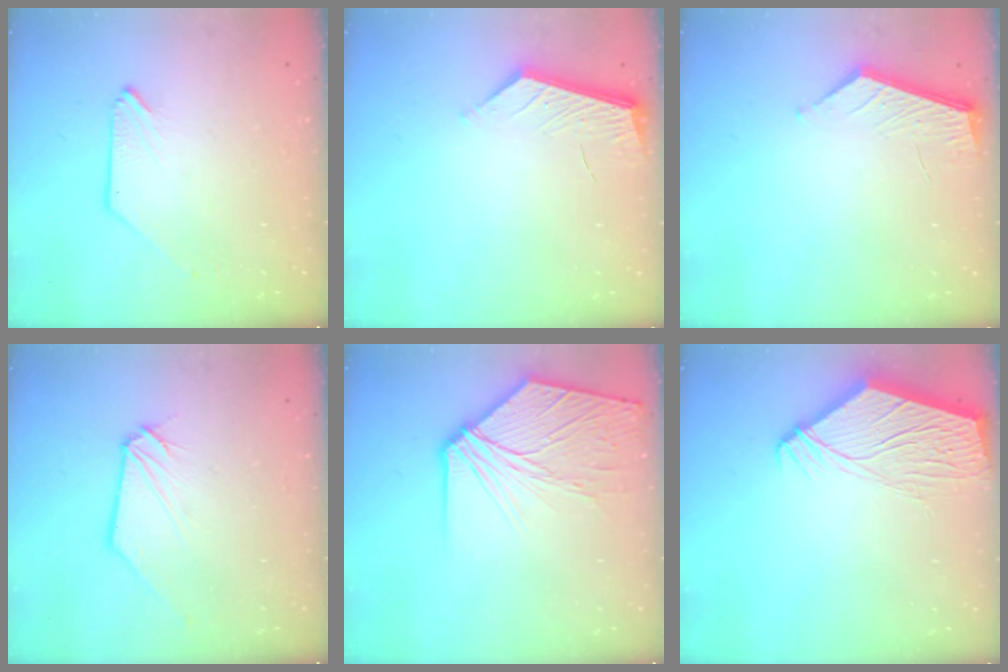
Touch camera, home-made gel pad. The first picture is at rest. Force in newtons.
{"total": 4.3, "press": 4.3, "slide": 0.5}
{"total": 4.4, "press": 4.4, "slide": 0.1}
{"total": 1.1, "press": 1.1, "slide": 0.1}
{"total": 11.7, "press": 11.5, "slide": 2.1}
{"total": 12.1, "press": 12.0, "slide": 1.8}